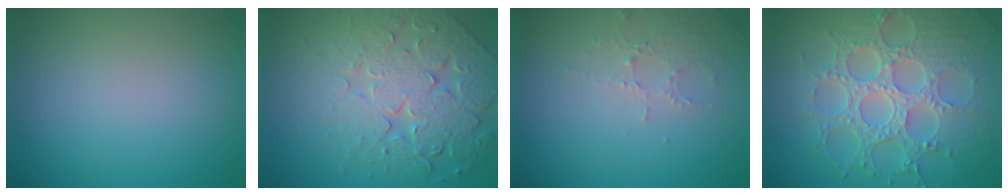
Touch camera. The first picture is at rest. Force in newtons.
{"total": 7.8, "press": 5.7, "slide": 5.4}
{"total": 1.9, "press": 1.8, "slide": 0.4}
{"total": 8.9, "press": 6.4, "slide": 6.2}